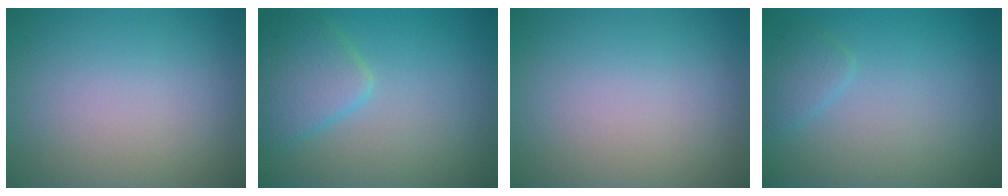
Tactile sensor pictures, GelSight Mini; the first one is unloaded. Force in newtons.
{"total": 3.9, "press": 3.9, "slide": 0.2}
{"total": 0.0}
{"total": 1.4, "press": 1.4, "slide": 0.1}